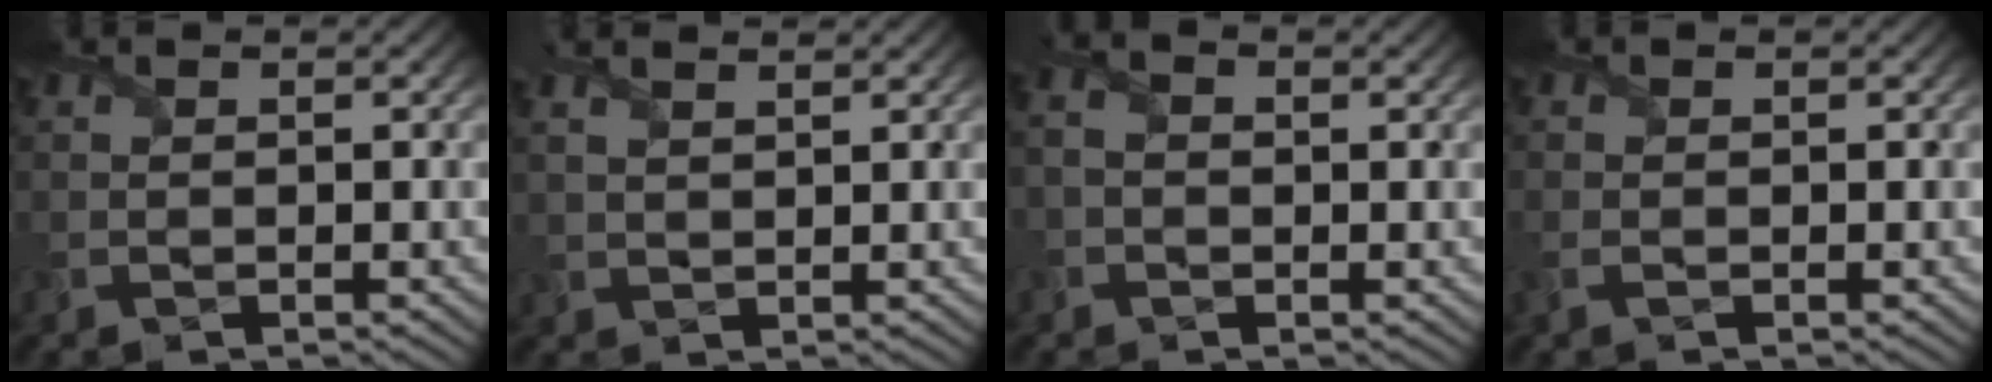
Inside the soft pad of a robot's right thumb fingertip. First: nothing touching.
{"total": 2.7, "force": [2.1, 0.5, 1.7], "torque": [-0.044, 0.005, 0.045]}
{"total": 1.6, "force": [-0.4, 1.1, 1.1], "torque": [-0.027, 0.002, -0.011]}
{"total": 1.8, "force": [-0.7, 1.1, 1.2], "torque": [-0.035, -0.004, -0.015]}